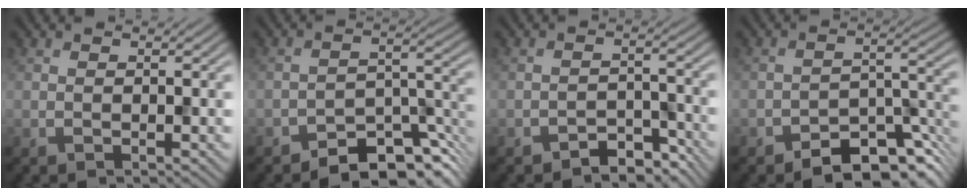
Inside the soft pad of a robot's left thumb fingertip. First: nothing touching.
{"total": 7.8, "force": [-6.3, 2.8, 3.7], "torque": [-0.039, 0.006, -0.115]}
{"total": 4.1, "force": [-3.4, 1.7, 1.6], "torque": [-0.020, 0.001, -0.056]}
{"total": 7.5, "force": [-5.6, 3.0, 4.0], "torque": [-0.047, 0.003, -0.099]}